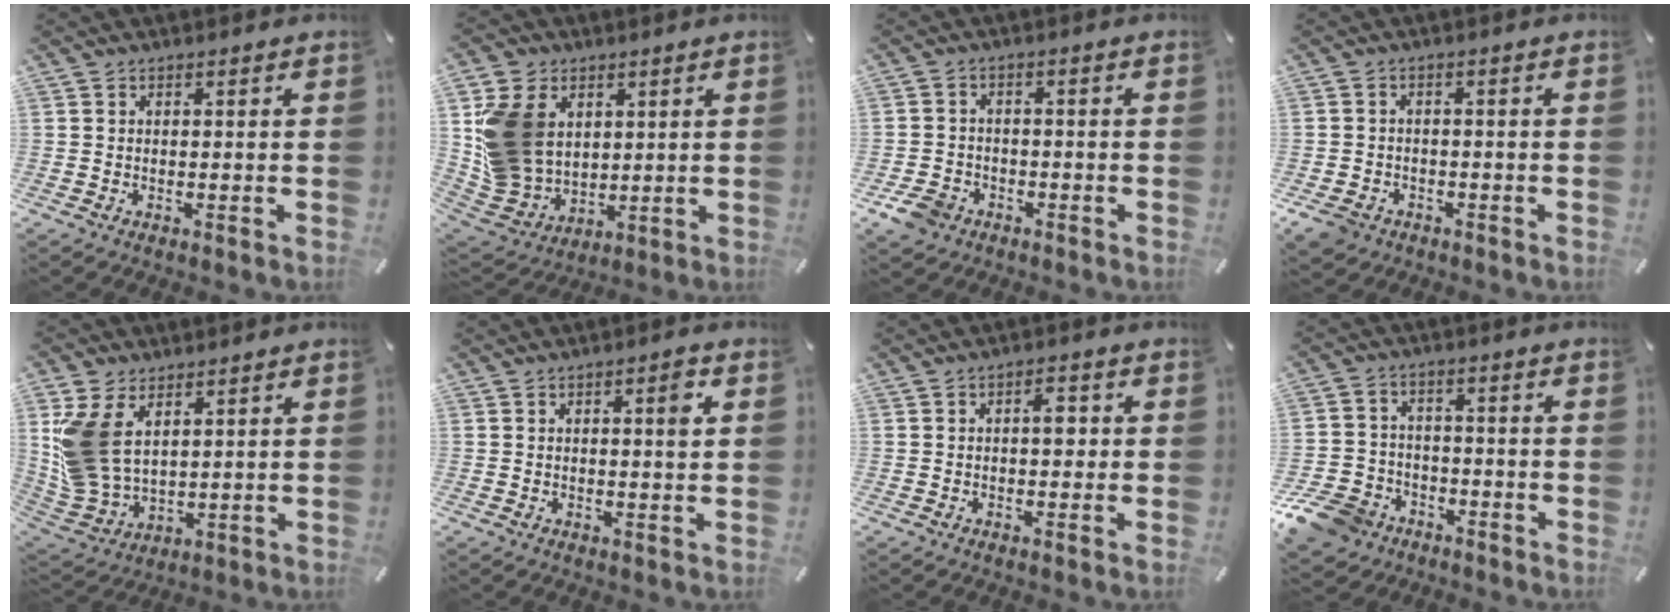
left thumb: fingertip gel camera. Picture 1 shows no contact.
{"total": 16.6, "force": [4.4, 13.8, 8.1], "torque": [-0.194, -0.018, 0.089]}
{"total": 5.6, "force": [-3.1, 4.2, 2.0], "torque": [-0.054, 0.012, -0.061]}
{"total": 4.1, "force": [-2.6, 3.0, 1.1], "torque": [-0.035, 0.009, -0.054]}
{"total": 13.1, "force": [4.6, 9.5, 7.8], "torque": [-0.196, -0.011, 0.088]}
{"total": 3.8, "force": [1.1, 0.8, 3.5], "torque": [-0.039, -0.008, 0.008]}
{"total": 3.9, "force": [0.4, 2.0, 3.3], "torque": [-0.041, 0.000, -0.002]}
{"total": 9.8, "force": [-6.3, 7.1, 2.4], "torque": [-0.062, 0.049, -0.118]}